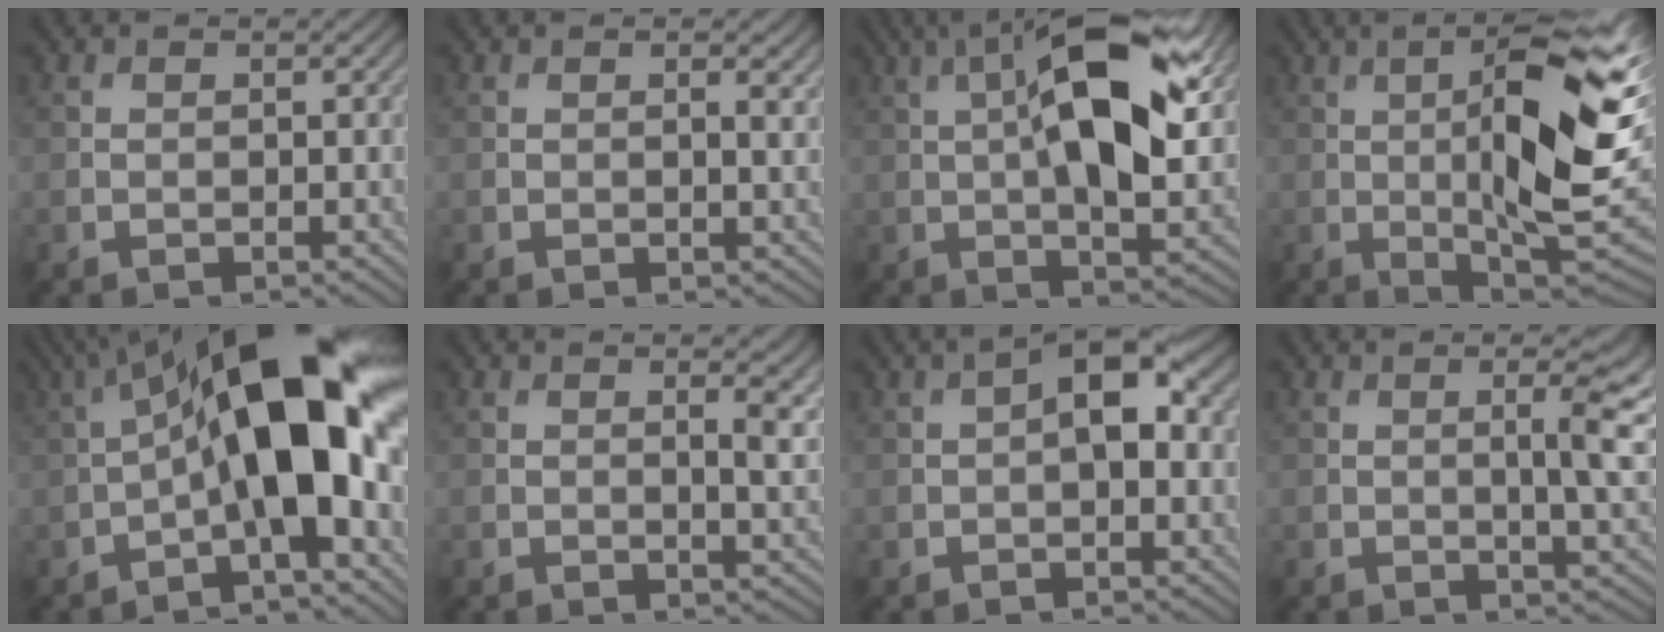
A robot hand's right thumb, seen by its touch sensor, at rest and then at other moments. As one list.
[{"total": 1.4, "force": [0.4, 0.2, 1.3], "torque": [-0.023, 0.000, 0.005]}, {"total": 15.2, "force": [3.9, 5.5, 13.6], "torque": [-0.229, 0.008, 0.055]}, {"total": 17.2, "force": [1.8, 4.6, 16.5], "torque": [-0.261, 0.014, 0.037]}, {"total": 16.1, "force": [0.0, 5.5, 15.1], "torque": [-0.234, 0.034, -0.011]}, {"total": 4.1, "force": [1.1, 1.2, 3.7], "torque": [-0.056, -0.001, 0.019]}, {"total": 5.6, "force": [0.8, 2.5, 4.9], "torque": [-0.079, 0.009, 0.009]}, {"total": 6.1, "force": [0.8, 1.4, 5.9], "torque": [-0.092, 0.004, 0.015]}]